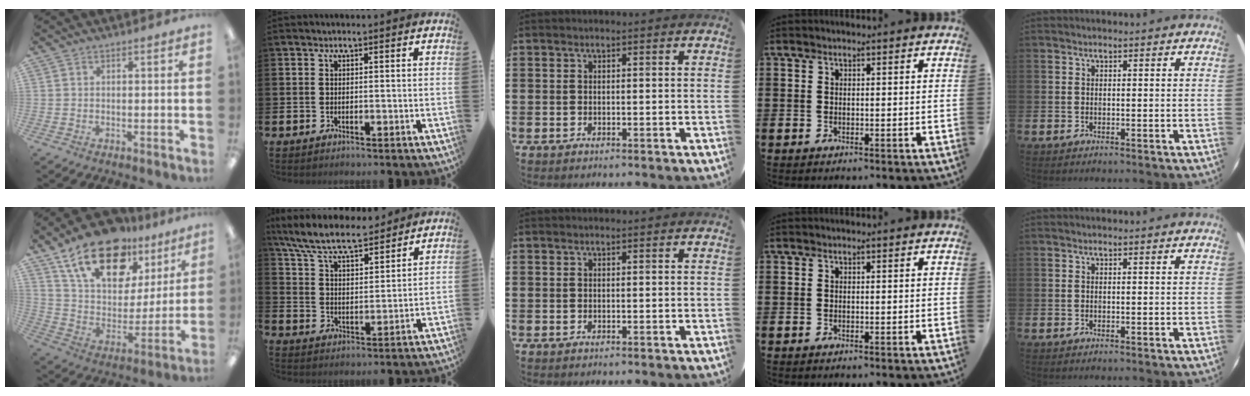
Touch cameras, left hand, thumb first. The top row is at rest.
{"thumb": {"total": 22.1, "force": [14.4, 11.6, 12.1], "torque": [-0.213, -0.075, 0.257]}, "index": {"total": 8.4, "force": [7.6, 1.6, 3.1], "torque": [-0.089, -0.042, 0.135]}}